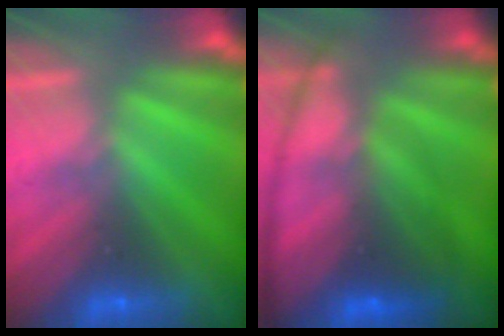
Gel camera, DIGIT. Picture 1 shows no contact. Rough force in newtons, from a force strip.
{"total": 7.2}